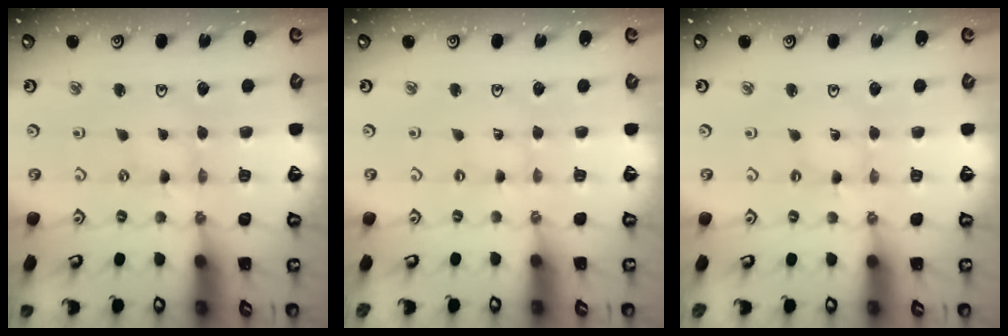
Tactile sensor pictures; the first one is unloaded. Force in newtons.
{"total": 0.0}
{"total": 0.0}